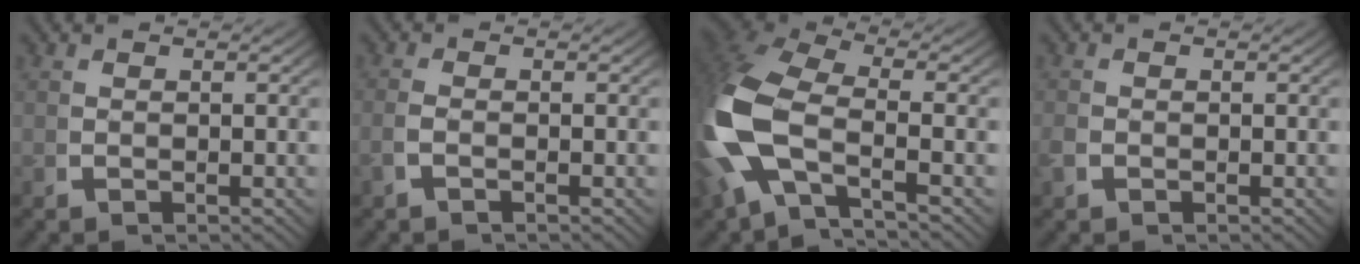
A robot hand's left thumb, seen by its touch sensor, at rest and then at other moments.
{"total": 1.0, "force": [-0.6, 0.2, 0.7], "torque": [-0.022, -0.002, -0.010]}
{"total": 12.3, "force": [-0.9, 8.3, 9.1], "torque": [-0.255, -0.030, -0.006]}
{"total": 1.0, "force": [-0.5, 0.8, 0.4], "torque": [-0.016, -0.007, -0.010]}